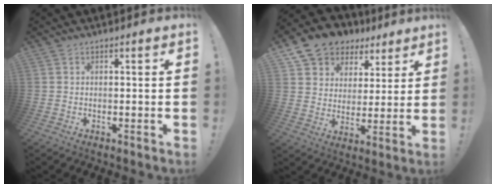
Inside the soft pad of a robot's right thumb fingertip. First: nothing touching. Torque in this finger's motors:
{"motor_torque": [-0.73, 0.89, -0.32, 0.46, 0.18]}